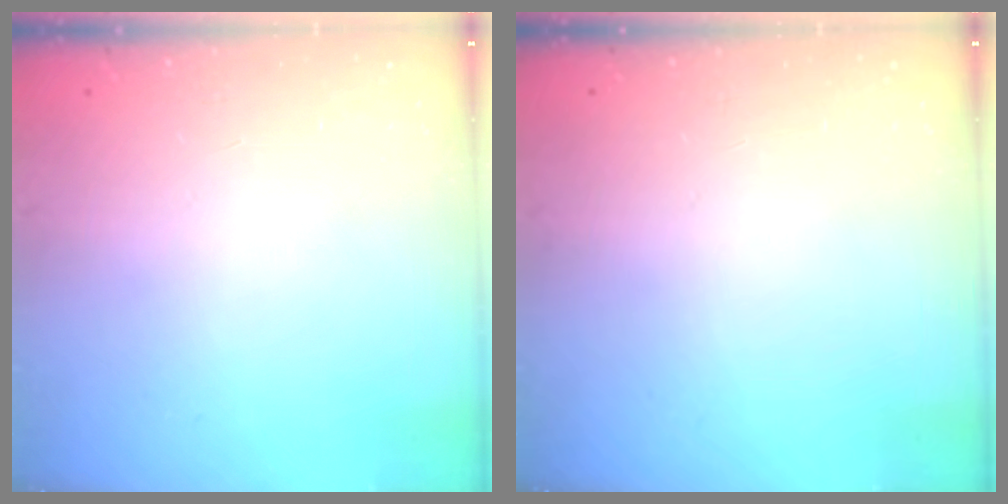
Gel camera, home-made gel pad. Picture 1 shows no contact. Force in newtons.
{"total": 0.0}